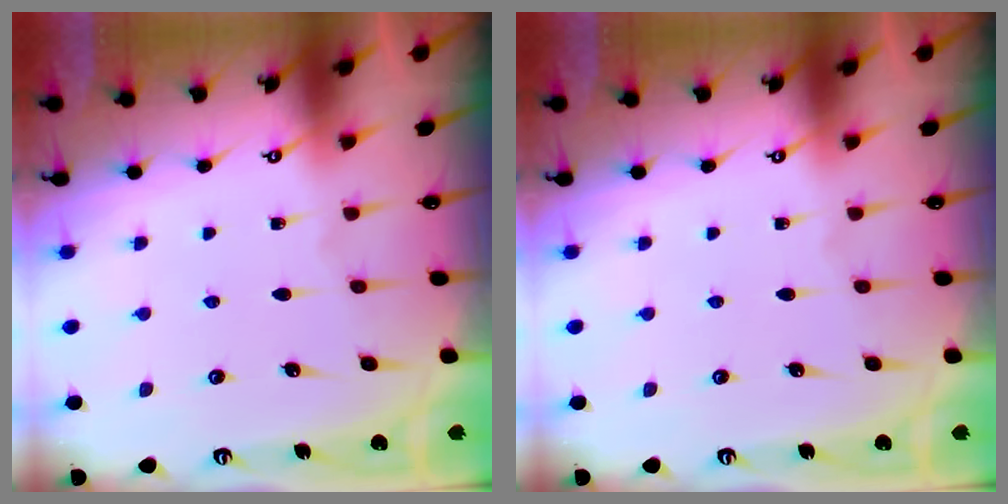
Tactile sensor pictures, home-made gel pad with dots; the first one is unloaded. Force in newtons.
{"total": 0.0}